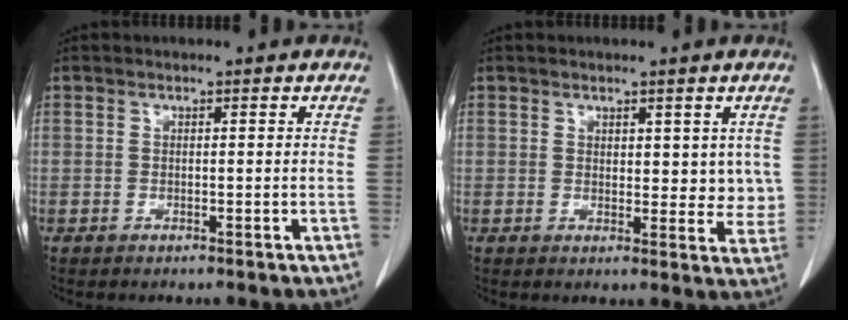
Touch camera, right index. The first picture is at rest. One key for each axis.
{"total": 4.8, "fx": 1.6, "fy": 2.7, "fz": 3.7, "tx": -0.027, "ty": -0.008, "tz": 0.022}